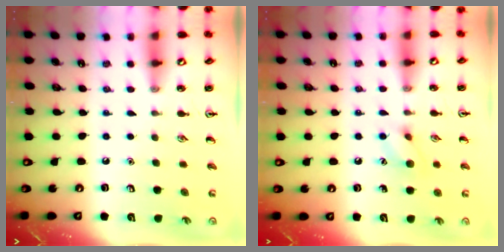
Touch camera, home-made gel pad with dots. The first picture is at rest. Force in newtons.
{"total": 7.0, "press": 7.0, "slide": 0.7}